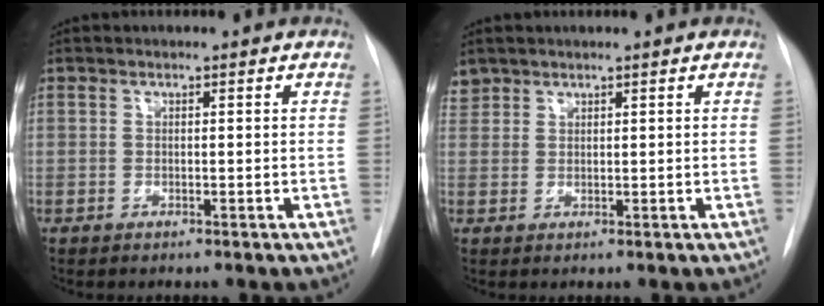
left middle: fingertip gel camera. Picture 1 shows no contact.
{"total": 2.0, "force": [1.7, 1.0, -0.2], "torque": [0.004, 0.011, 0.034]}